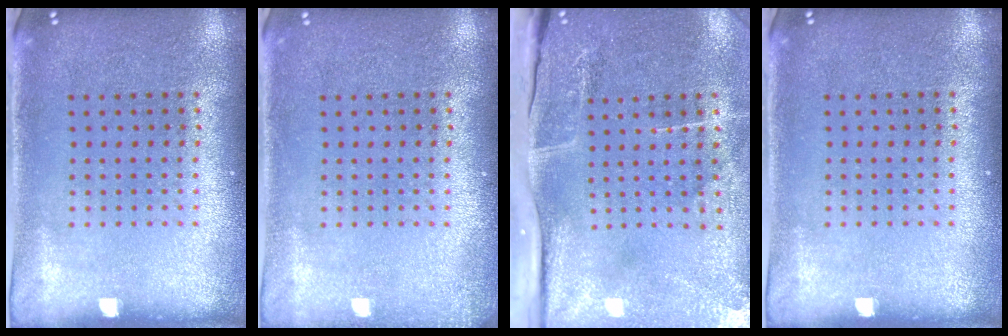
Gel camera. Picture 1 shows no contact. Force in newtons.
{"total": 1.0, "press": 1.0, "slide": 0.3}
{"total": 4.9, "press": 3.9, "slide": 3.0}
{"total": 0.0}